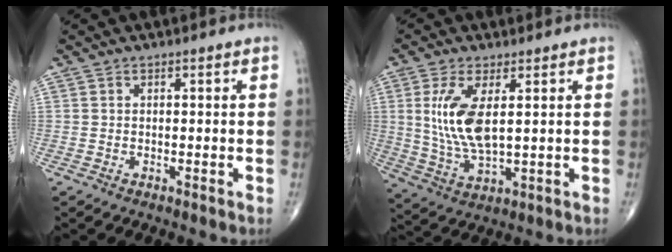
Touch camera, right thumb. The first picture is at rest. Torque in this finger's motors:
{"motor_torque": [-0.25, 0.58, 1.15, 0.30, 0.10]}